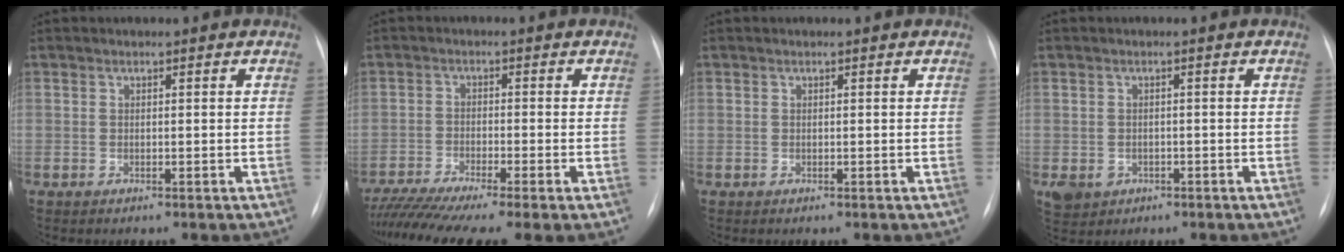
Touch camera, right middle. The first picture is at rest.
{"total": 10.9, "force": [-8.6, 0.1, 6.8], "torque": [-0.117, -0.024, -0.141]}
{"total": 0.0}
{"total": 4.5, "force": [-2.0, 3.9, 1.3], "torque": [-0.026, 0.000, -0.022]}